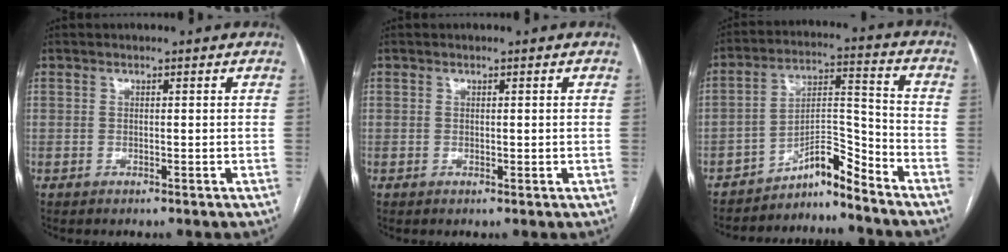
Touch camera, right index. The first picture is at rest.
{"total": 0.7, "force": [0.2, 0.5, 0.4], "torque": [-0.002, -0.001, 0.003]}
{"total": 6.5, "force": [-6.2, 0.6, 1.8], "torque": [-0.019, 0.039, -0.102]}